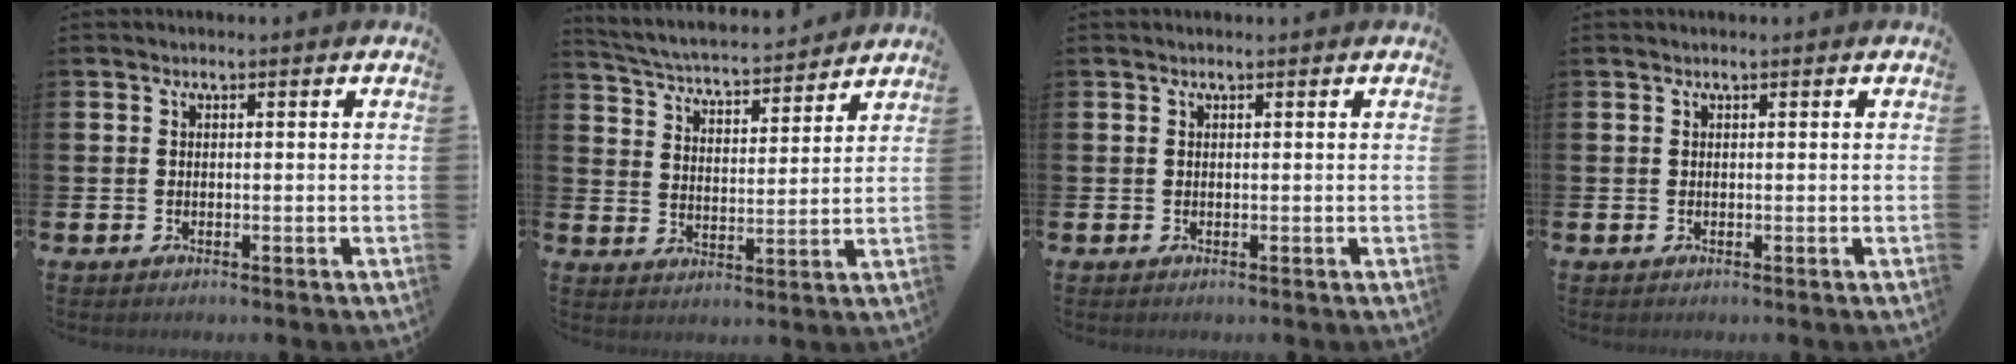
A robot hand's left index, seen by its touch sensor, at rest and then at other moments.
{"total": 4.8, "force": [4.6, 0.5, 0.9], "torque": [-0.045, -0.040, 0.076]}
{"total": 0.0}
{"total": 0.0}